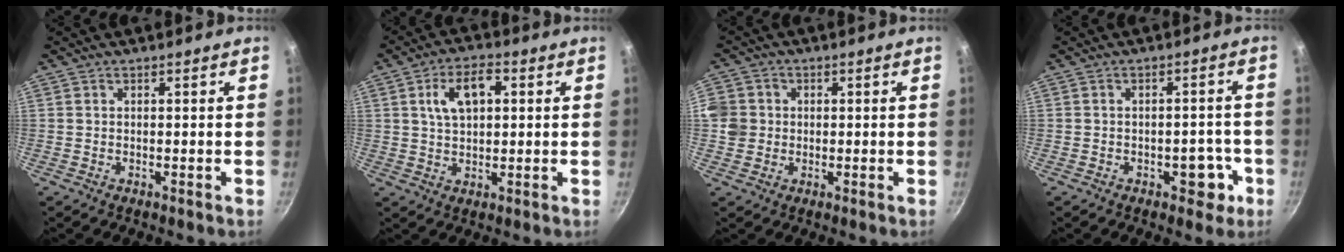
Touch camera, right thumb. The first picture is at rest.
{"total": 8.6, "force": [2.2, 4.9, 6.7], "torque": [-0.096, 0.010, 0.036]}
{"total": 5.8, "force": [0.0, 5.5, 1.7], "torque": [-0.011, 0.005, -0.010]}
{"total": 5.4, "force": [-2.2, 3.3, 3.7], "torque": [-0.019, 0.018, -0.025]}